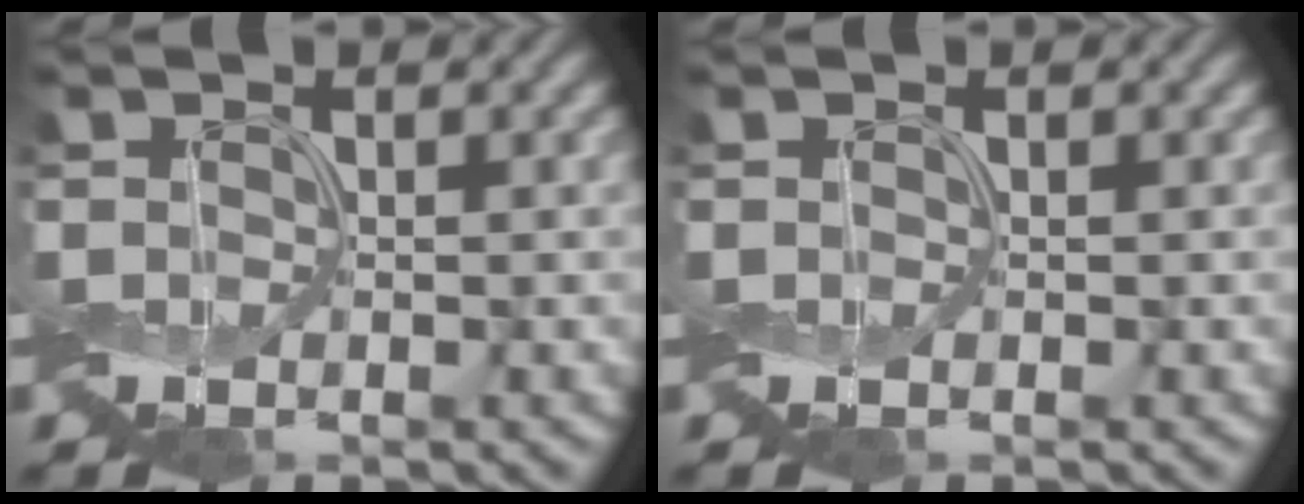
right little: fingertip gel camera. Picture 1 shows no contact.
{"total": 0.0}